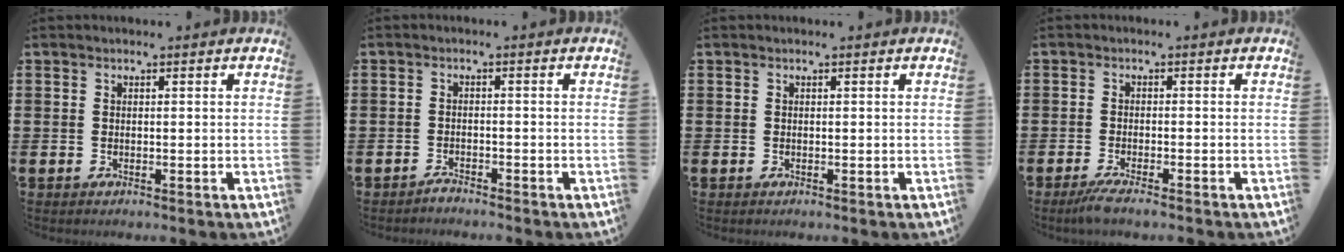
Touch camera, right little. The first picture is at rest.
{"total": 1.3, "force": [-1.3, 0.0, 0.1], "torque": [-0.004, 0.000, -0.026]}
{"total": 0.0}
{"total": 2.1, "force": [-1.5, 0.0, 1.5], "torque": [-0.024, -0.001, -0.027]}